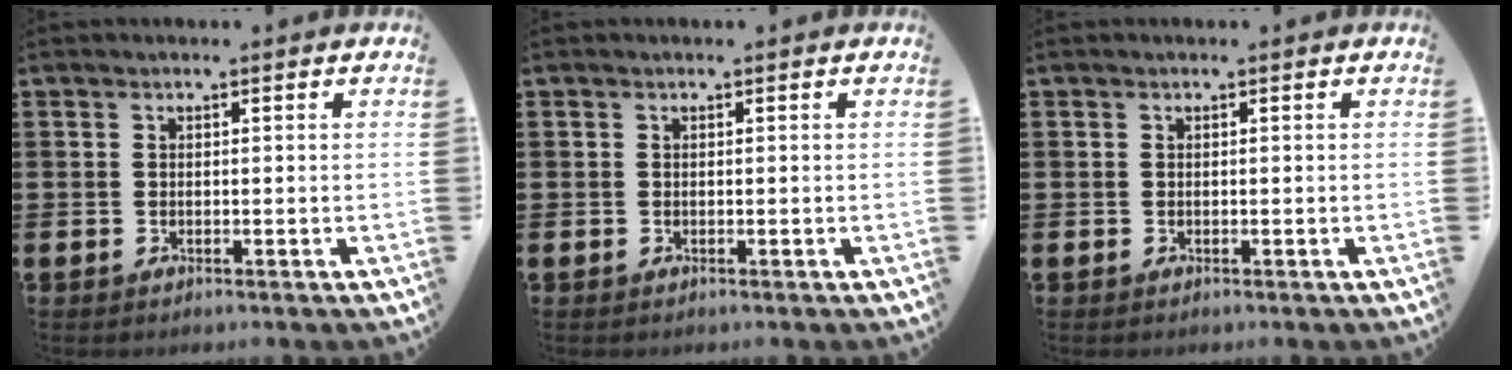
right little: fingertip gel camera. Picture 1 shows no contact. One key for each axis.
{"total": 0.0}
{"total": 0.0}